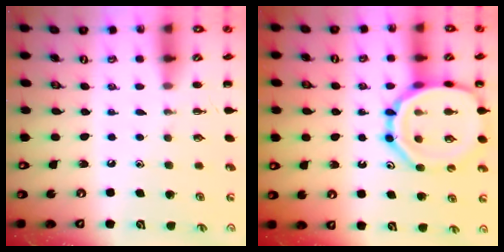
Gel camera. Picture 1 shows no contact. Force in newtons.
{"total": 16.8, "press": 16.6, "slide": 2.5}